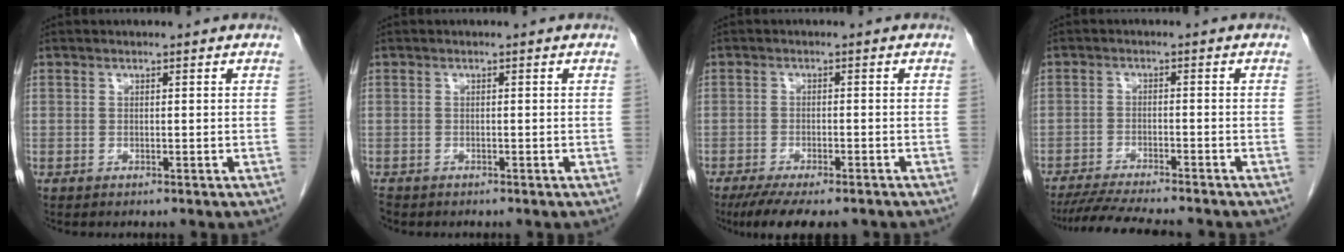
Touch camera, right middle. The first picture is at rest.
{"total": 0.9, "force": [-0.8, 0.3, 0.3], "torque": [-0.009, -0.002, -0.014]}
{"total": 10.2, "force": [-8.1, 2.5, 5.7], "torque": [-0.082, -0.012, -0.120]}
{"total": 11.5, "force": [-10.2, 0.9, 5.2], "torque": [-0.079, -0.017, -0.155]}